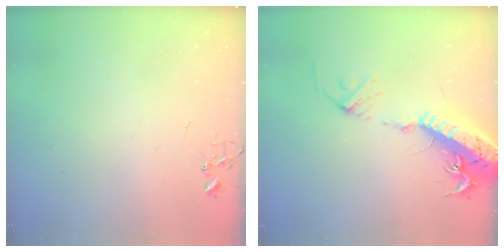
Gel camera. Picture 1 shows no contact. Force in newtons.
{"total": 20.6, "press": 20.2, "slide": 4.3}